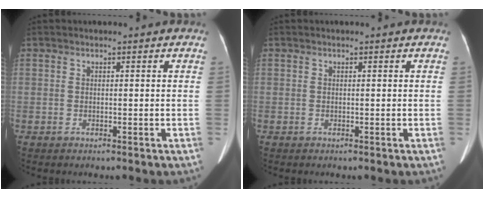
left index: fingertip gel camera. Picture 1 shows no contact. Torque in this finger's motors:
{"motor_torque": [0.00, 0.00, 0.00, 0.00]}